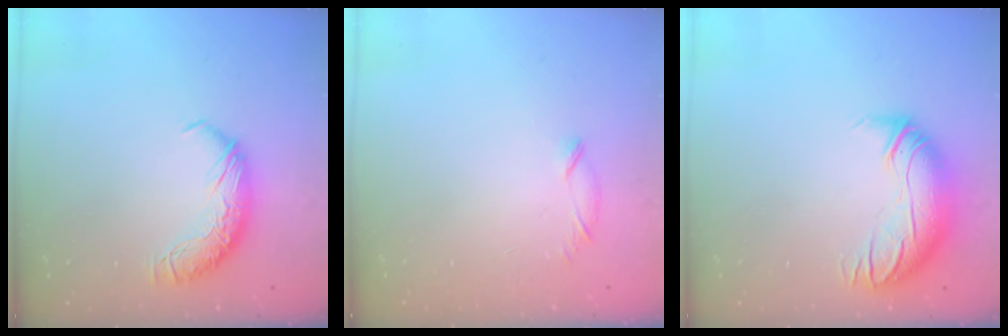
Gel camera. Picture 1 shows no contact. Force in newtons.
{"total": 6.4, "press": 6.4, "slide": 0.7}
{"total": 3.0, "press": 0.6, "slide": 2.9}